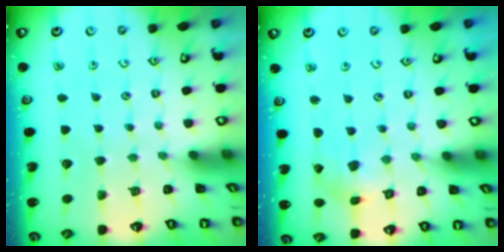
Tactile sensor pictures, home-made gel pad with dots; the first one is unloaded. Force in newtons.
{"total": 1.4, "press": 1.4, "slide": 0.2}